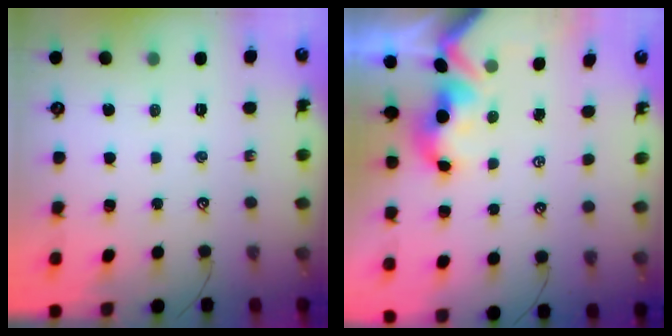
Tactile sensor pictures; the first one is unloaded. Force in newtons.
{"total": 2.1, "press": 1.9, "slide": 0.7}